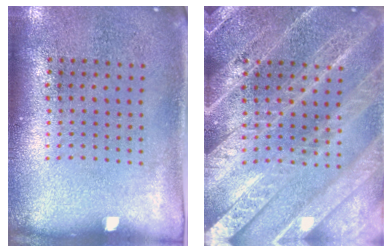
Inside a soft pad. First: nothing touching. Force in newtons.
{"total": 5.9, "press": 5.9, "slide": 0.7}